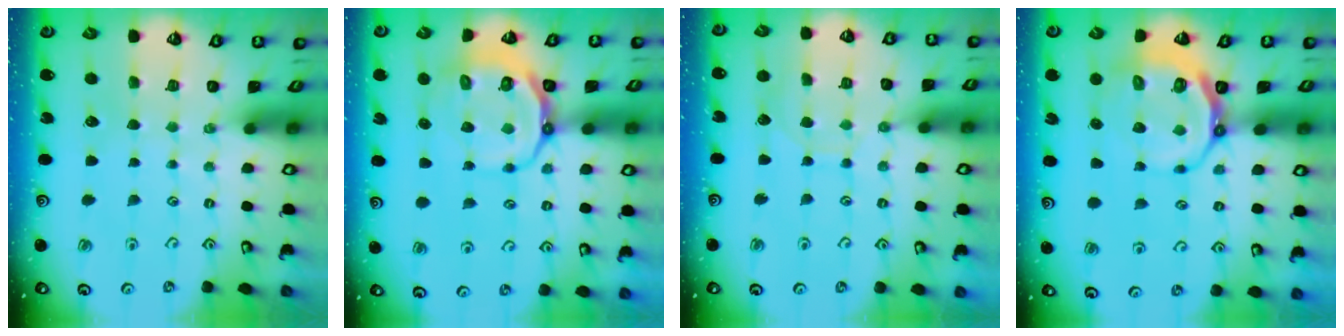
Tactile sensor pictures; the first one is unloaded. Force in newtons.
{"total": 11.7, "press": 11.4, "slide": 2.8}
{"total": 5.6, "press": 5.5, "slide": 0.5}
{"total": 9.6, "press": 9.0, "slide": 3.3}